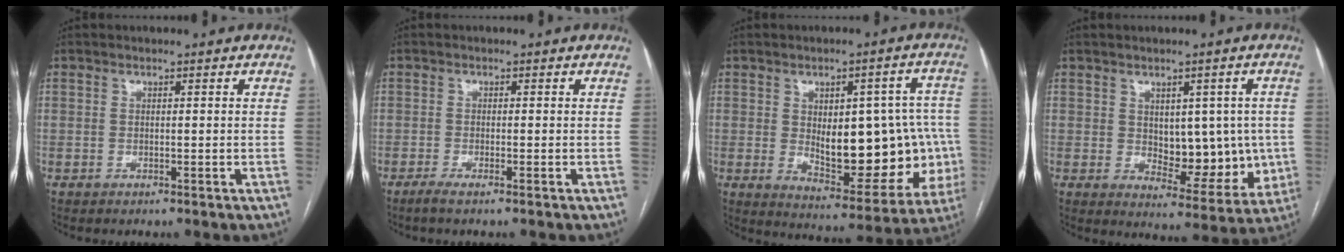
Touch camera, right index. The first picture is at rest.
{"total": 1.9, "force": [-1.3, -0.1, 1.3], "torque": [-0.025, -0.003, -0.026]}
{"total": 18.5, "force": [-1.0, 7.9, 16.7], "torque": [-0.196, 0.022, 0.014]}
{"total": 9.9, "force": [0.0, 5.4, 8.2], "torque": [-0.090, 0.006, 0.019]}